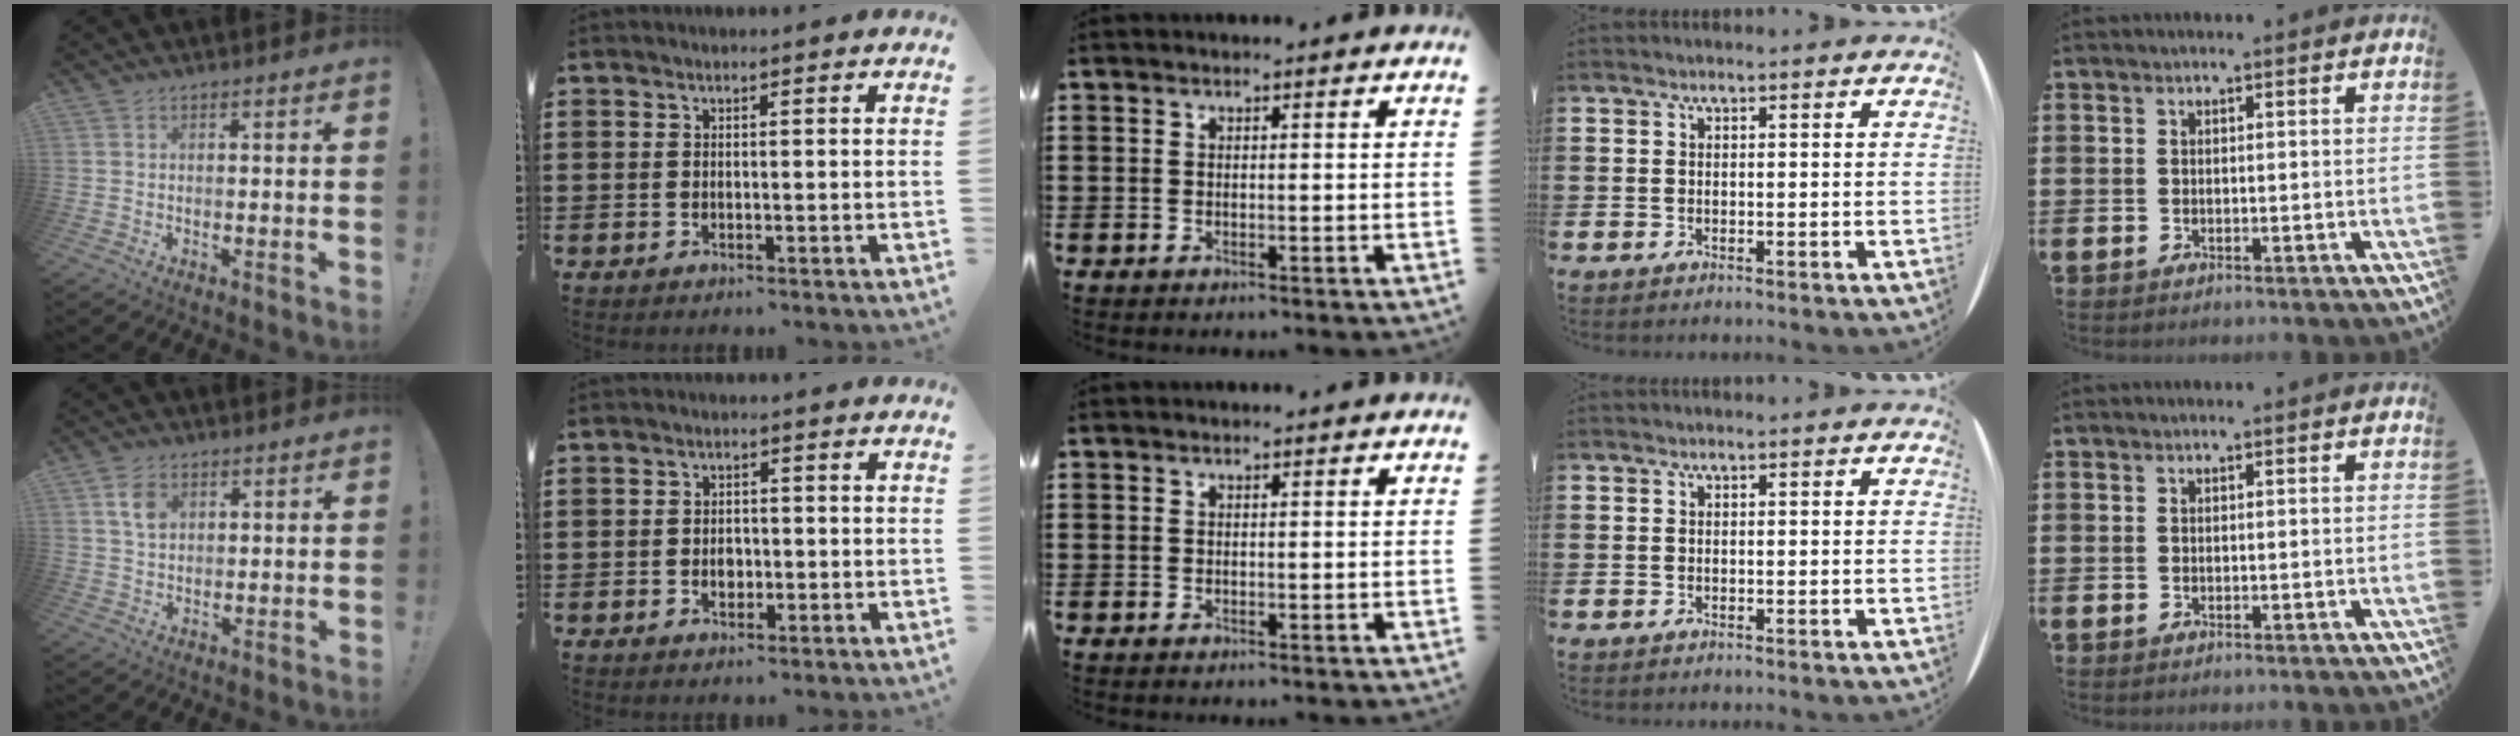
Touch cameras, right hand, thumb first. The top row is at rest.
{"thumb": {"total": 5.4, "force": [2.2, 3.7, 3.3], "torque": [-0.046, -0.002, 0.039]}, "index": {"total": 2.1, "force": [-0.6, 1.5, 1.4], "torque": [-0.020, 0.000, -0.014]}}